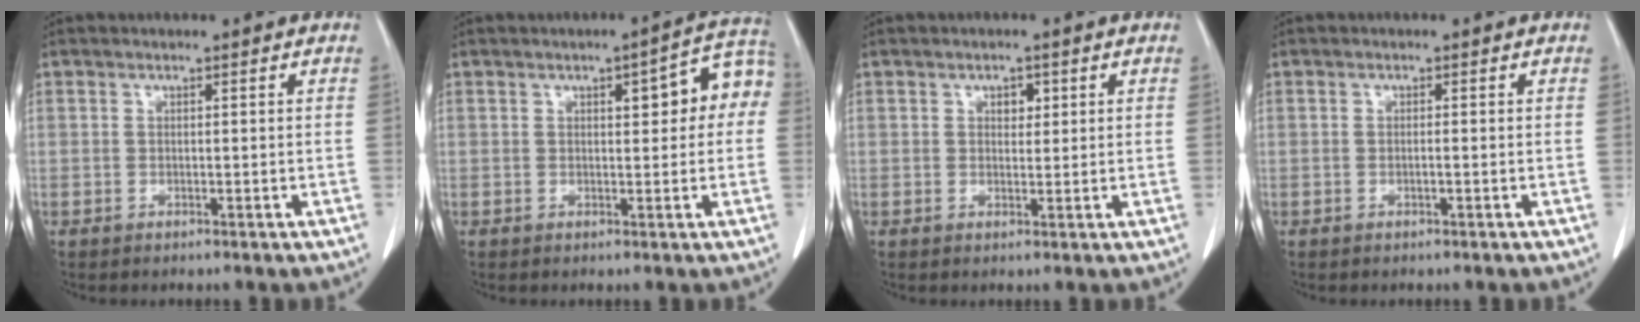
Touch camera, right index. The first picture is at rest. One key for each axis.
{"total": 7.5, "fx": 1.6, "fy": 2.4, "fz": 6.9, "tx": -0.078, "ty": 0.031, "tz": 0.014}
{"total": 1.8, "fx": 0.7, "fy": 1.2, "fz": 1.2, "tx": -0.014, "ty": 0.000, "tz": 0.010}
{"total": 0.7, "fx": -0.2, "fy": 0.0, "fz": 0.6, "tx": -0.014, "ty": 0.000, "tz": -0.002}